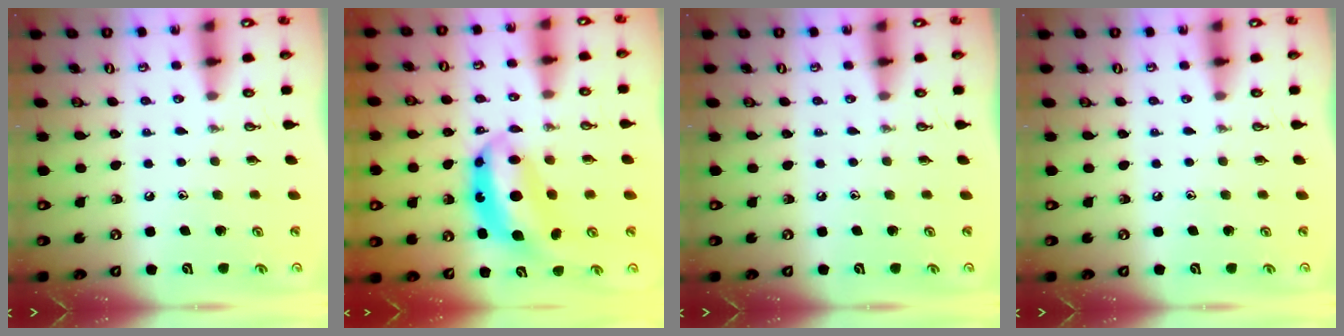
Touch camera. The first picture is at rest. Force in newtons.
{"total": 10.5, "press": 10.5, "slide": 0.9}
{"total": 0.0}
{"total": 0.0}